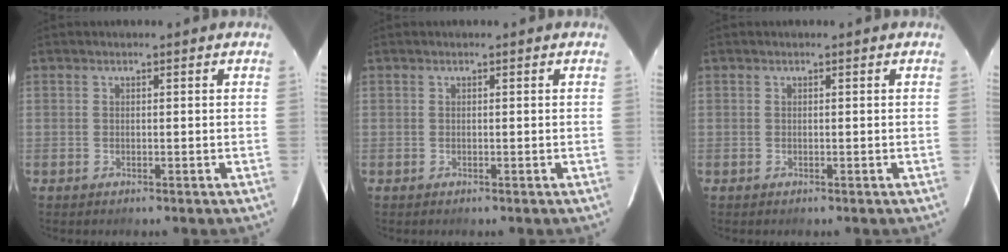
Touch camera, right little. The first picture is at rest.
{"total": 0.0}
{"total": 0.0}